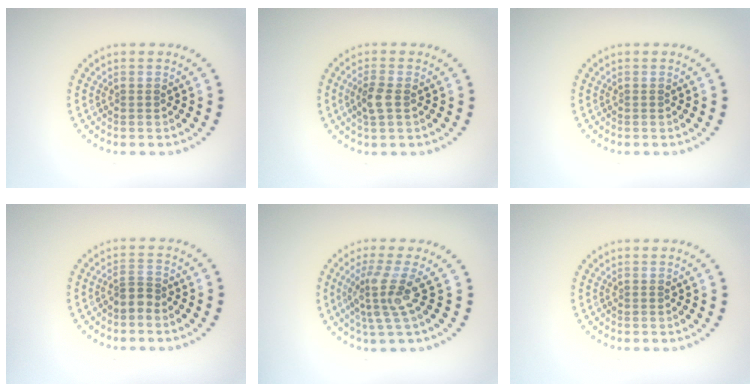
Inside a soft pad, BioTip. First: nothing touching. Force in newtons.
{"total": 2.0, "press": 2.0, "slide": 0.6}
{"total": 0.0}
{"total": 1.5, "press": 1.1, "slide": 1.0}
{"total": 3.6, "press": 2.5, "slide": 2.6}
{"total": 0.0}